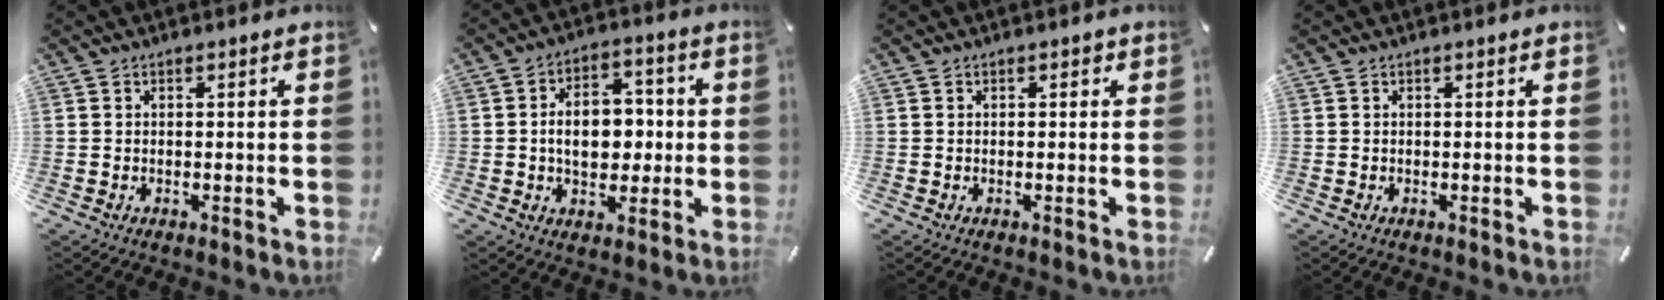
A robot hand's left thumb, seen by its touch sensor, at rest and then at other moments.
{"total": 11.1, "force": [-0.3, 7.8, 7.9], "torque": [-0.120, 0.004, -0.008]}
{"total": 0.8, "force": [0.1, 0.6, 0.5], "torque": [-0.009, 0.005, 0.000]}
{"total": 0.0}